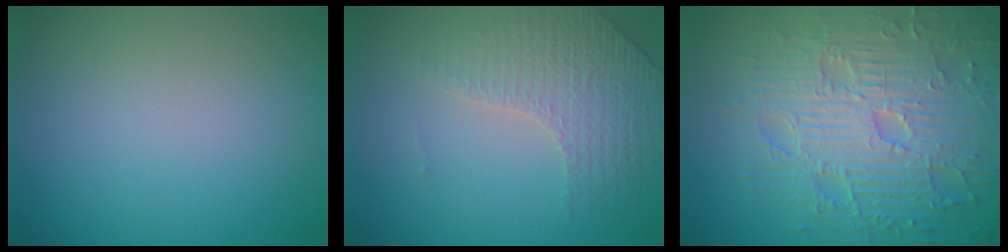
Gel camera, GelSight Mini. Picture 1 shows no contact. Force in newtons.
{"total": 4.2, "press": 2.9, "slide": 3.1}
{"total": 9.4, "press": 6.8, "slide": 6.4}